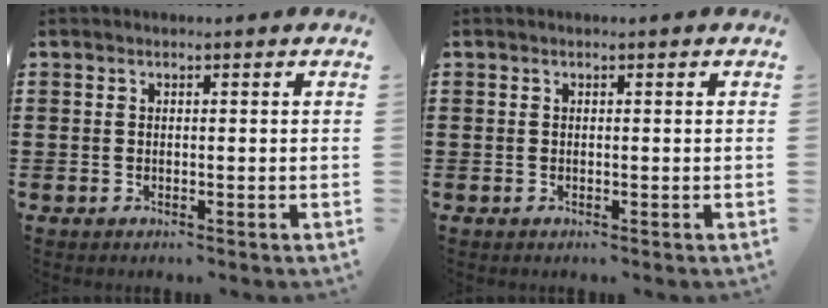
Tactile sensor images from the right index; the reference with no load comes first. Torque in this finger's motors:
{"motor_torque": [0.02, 0.05, 0.00, 0.00]}